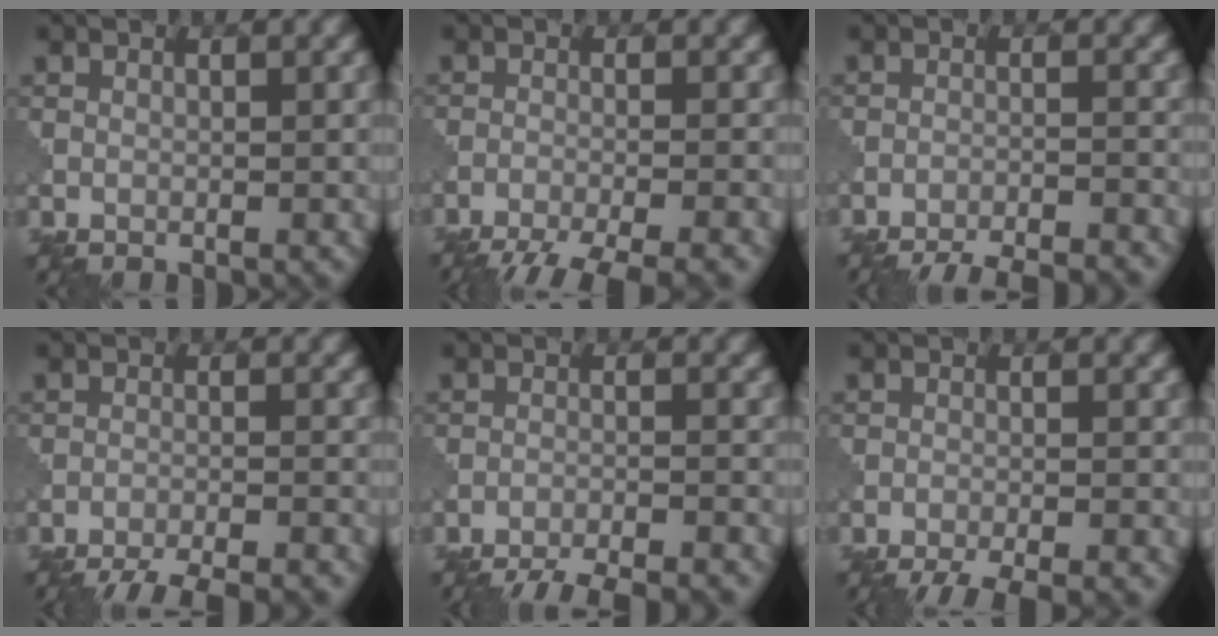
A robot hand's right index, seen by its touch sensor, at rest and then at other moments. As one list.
[{"total": 7.9, "force": [-6.6, 1.4, 4.1], "torque": [-0.062, -0.022, -0.102]}, {"total": 9.3, "force": [-8.8, 1.7, 2.5], "torque": [-0.028, 0.000, -0.122]}, {"total": 8.4, "force": [-7.7, 1.4, 2.9], "torque": [-0.038, -0.006, -0.113]}, {"total": 9.5, "force": [-8.9, 1.7, 2.8], "torque": [-0.034, -0.004, -0.126]}, {"total": 5.6, "force": [-4.9, 0.8, 2.7], "torque": [-0.041, -0.014, -0.079]}]